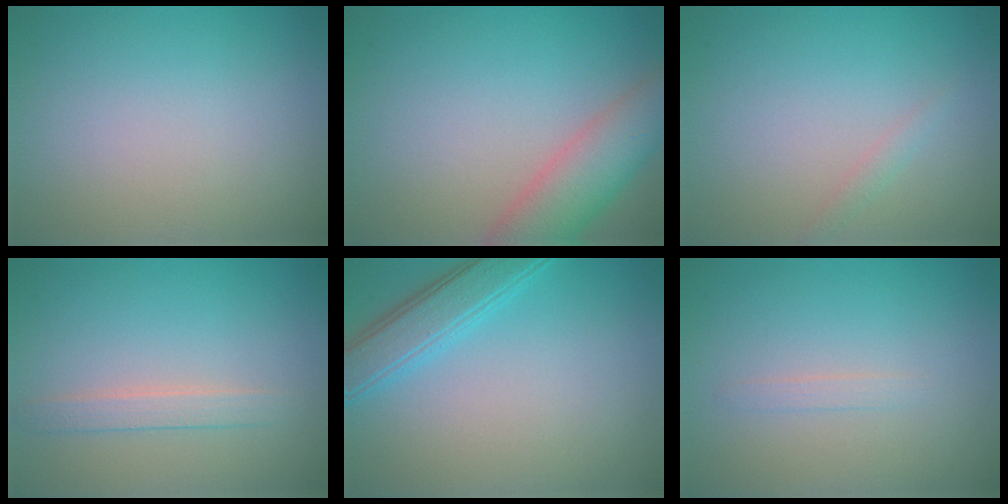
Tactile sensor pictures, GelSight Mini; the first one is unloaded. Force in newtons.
{"total": 5.7, "press": 5.7, "slide": 0.2}
{"total": 0.8, "press": 0.8, "slide": 0.0}
{"total": 1.8, "press": 1.8, "slide": 0.2}
{"total": 3.8, "press": 3.8, "slide": 0.1}
{"total": 0.8, "press": 0.8, "slide": 0.0}